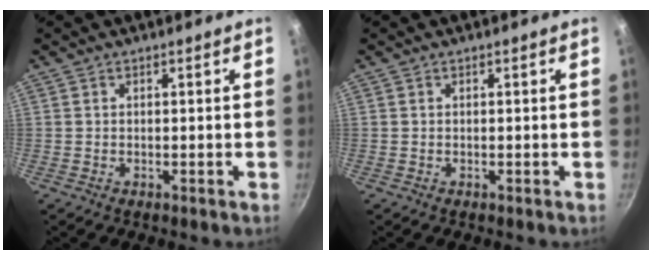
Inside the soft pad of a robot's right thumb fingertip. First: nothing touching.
{"total": 0.0}